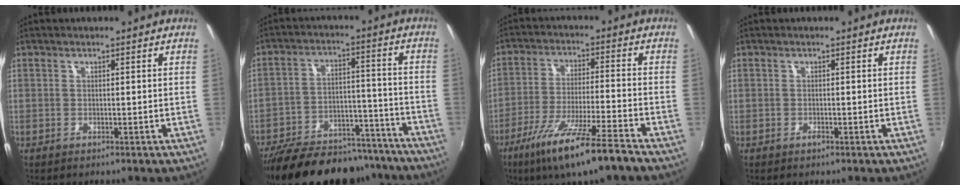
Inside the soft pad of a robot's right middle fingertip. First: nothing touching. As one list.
[{"total": 27.0, "force": [-22.6, 10.0, 10.8], "torque": [-0.215, 0.011, -0.307]}, {"total": 14.1, "force": [-9.8, 0.3, 10.1], "torque": [-0.203, -0.039, -0.170]}, {"total": 0.5, "force": [-0.5, 0.2, 0.2], "torque": [-0.003, -0.002, -0.011]}]